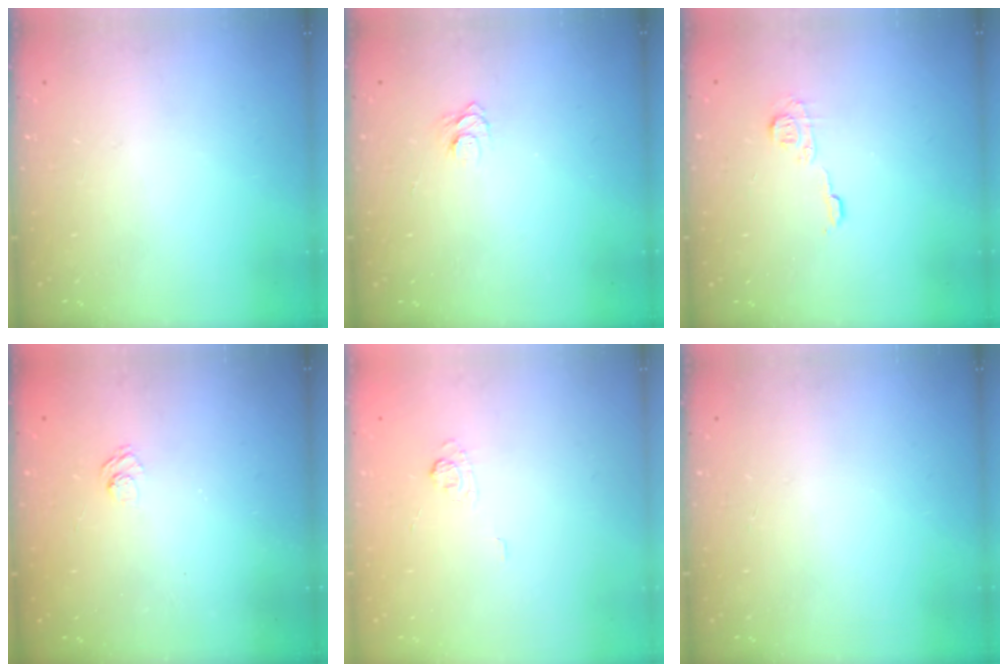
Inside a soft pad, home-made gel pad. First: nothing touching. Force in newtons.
{"total": 5.8, "press": 5.7, "slide": 0.7}
{"total": 7.3, "press": 7.3, "slide": 0.1}
{"total": 2.4, "press": 2.0, "slide": 1.3}
{"total": 3.4, "press": 3.1, "slide": 1.5}
{"total": 0.0}